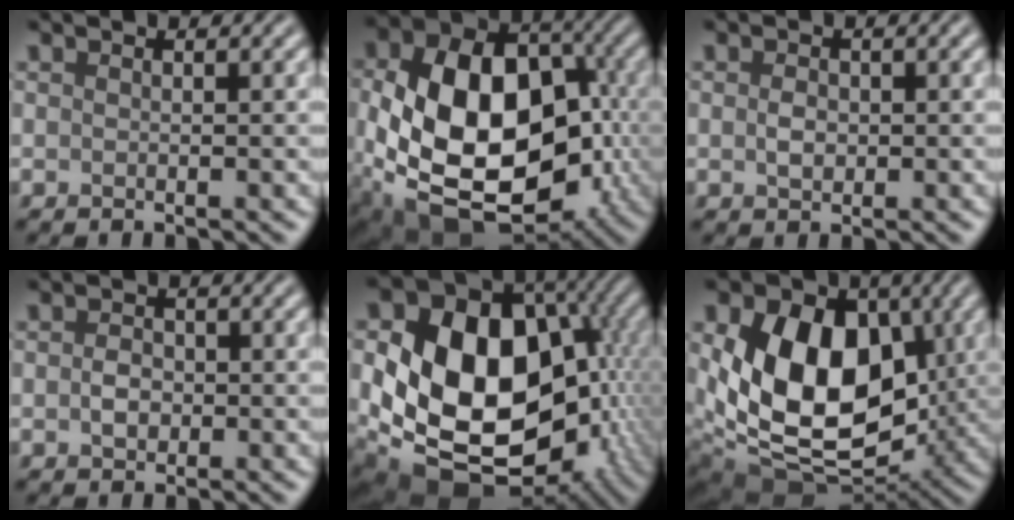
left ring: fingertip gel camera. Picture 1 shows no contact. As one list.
[{"total": 16.2, "force": [-1.9, 11.1, 11.7], "torque": [-0.216, -0.026, -0.027]}, {"total": 1.5, "force": [0.0, 1.0, 1.0], "torque": [-0.021, 0.000, -0.003]}, {"total": 1.7, "force": [-0.3, 1.3, 1.1], "torque": [-0.022, 0.002, -0.008]}, {"total": 20.4, "force": [-2.1, 15.4, 13.3], "torque": [-0.227, -0.017, -0.031]}, {"total": 12.9, "force": [0.7, 8.8, 9.4], "torque": [-0.165, -0.021, 0.013]}]